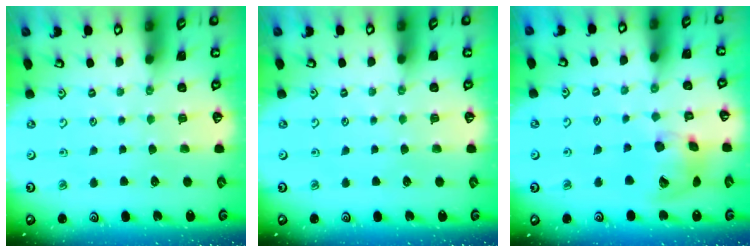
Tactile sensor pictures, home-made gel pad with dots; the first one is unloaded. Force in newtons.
{"total": 0.0}
{"total": 14.4, "press": 14.2, "slide": 2.3}